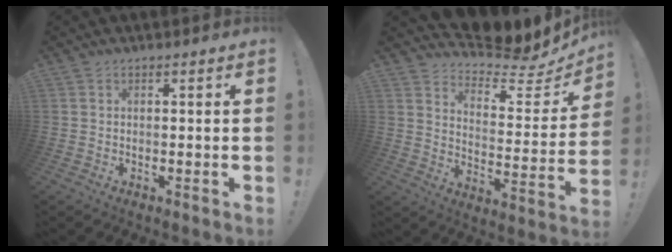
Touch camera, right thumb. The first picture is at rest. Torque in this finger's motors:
{"motor_torque": [-0.66, 0.83, -0.39, 1.99, 0.04]}